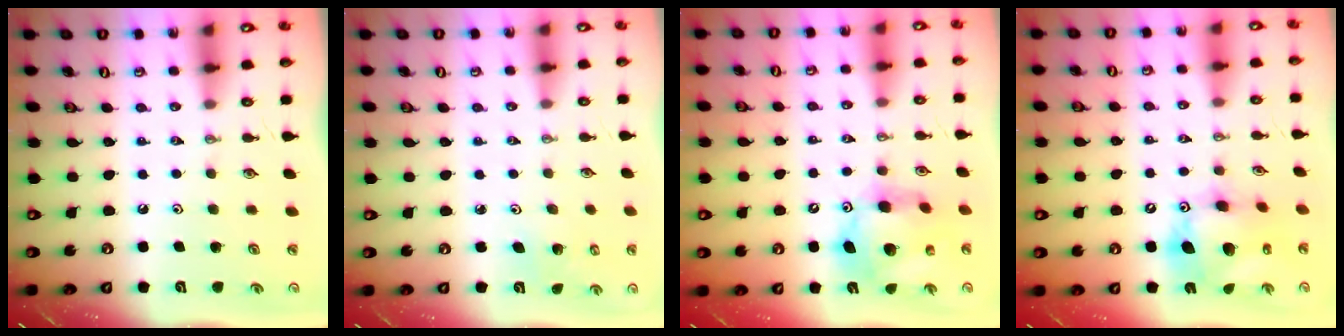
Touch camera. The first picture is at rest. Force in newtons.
{"total": 3.3, "press": 3.3, "slide": 0.2}
{"total": 14.5, "press": 14.4, "slide": 1.3}
{"total": 14.7, "press": 14.6, "slide": 1.3}